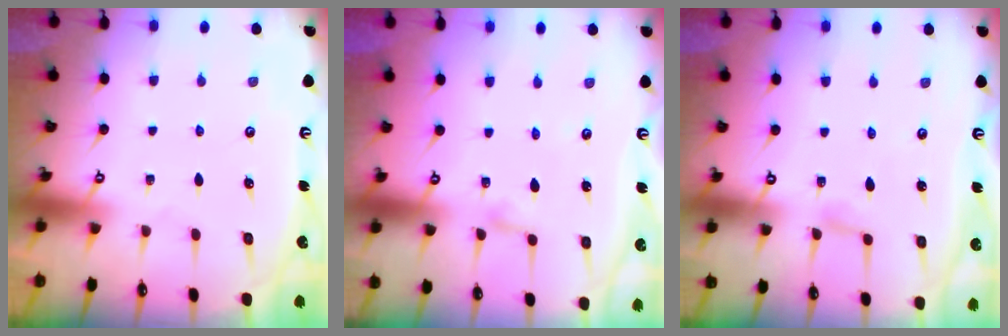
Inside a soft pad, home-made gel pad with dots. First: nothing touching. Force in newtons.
{"total": 2.0, "press": 2.0, "slide": 0.2}
{"total": 3.1, "press": 3.0, "slide": 0.3}